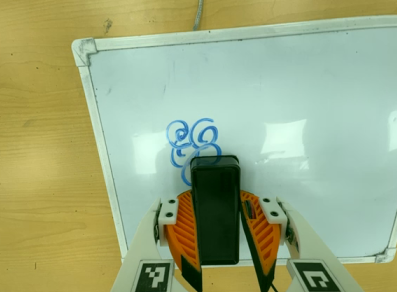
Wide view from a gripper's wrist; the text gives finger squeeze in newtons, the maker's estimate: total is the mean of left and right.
{"total": 11.9, "left": 13.1, "right": 10.6}